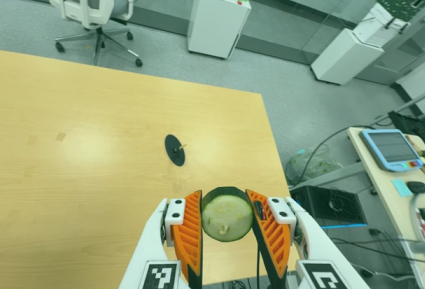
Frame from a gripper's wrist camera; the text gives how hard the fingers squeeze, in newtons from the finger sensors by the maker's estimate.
{"total": 9.5, "left": 8.7, "right": 10.3}